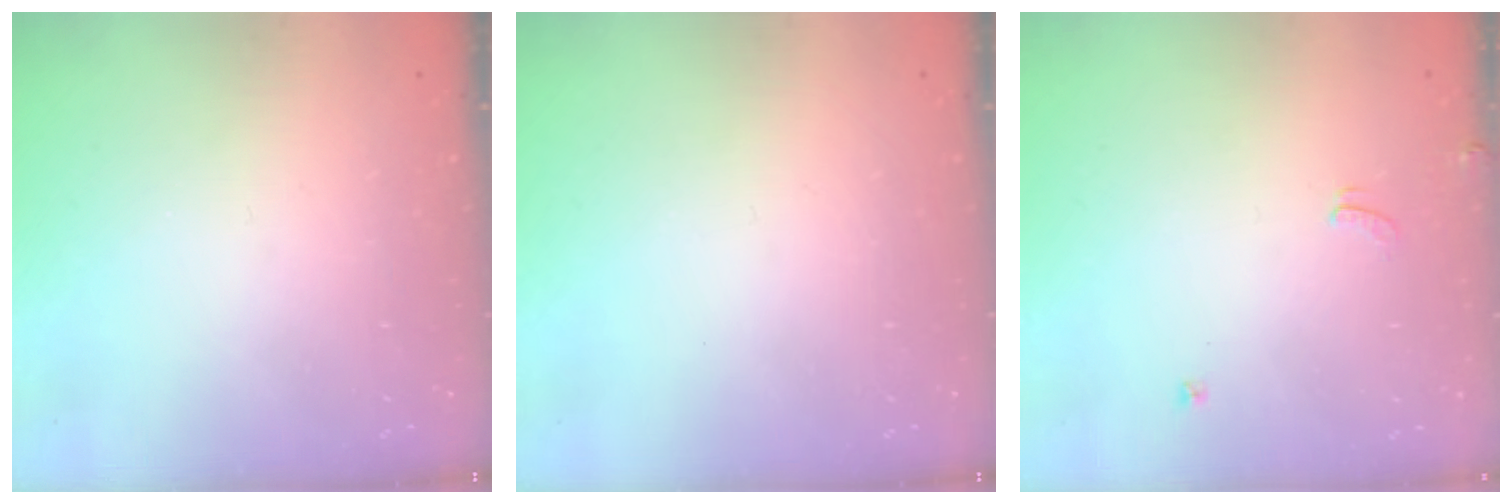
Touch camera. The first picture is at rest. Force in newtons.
{"total": 0.0}
{"total": 1.6, "press": 1.5, "slide": 0.3}